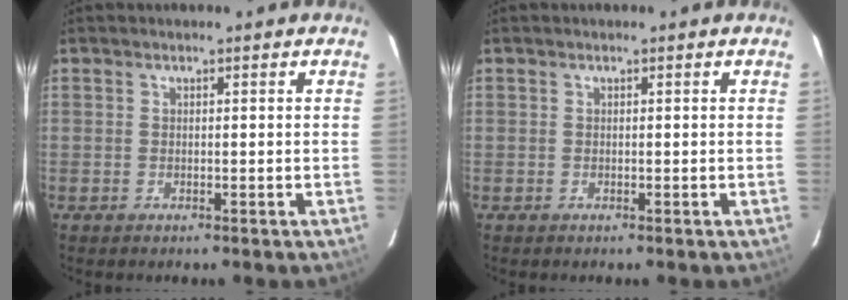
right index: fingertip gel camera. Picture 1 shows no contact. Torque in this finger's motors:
{"motor_torque": [0.00, 0.00, 0.01, 0.00]}